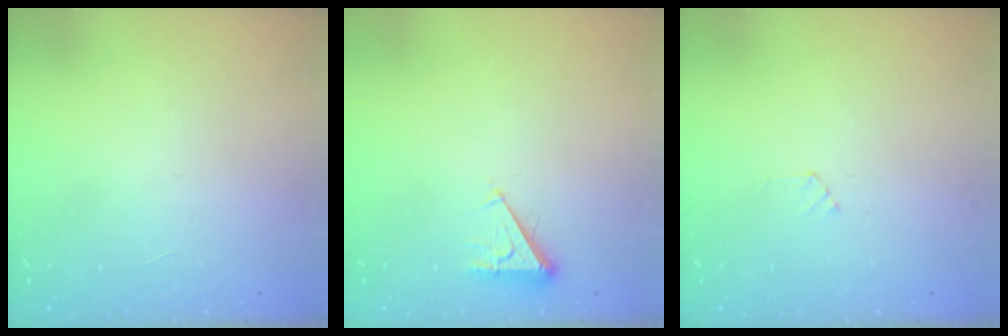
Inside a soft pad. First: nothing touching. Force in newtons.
{"total": 4.5, "press": 4.4, "slide": 0.8}
{"total": 2.4, "press": 2.4, "slide": 0.3}